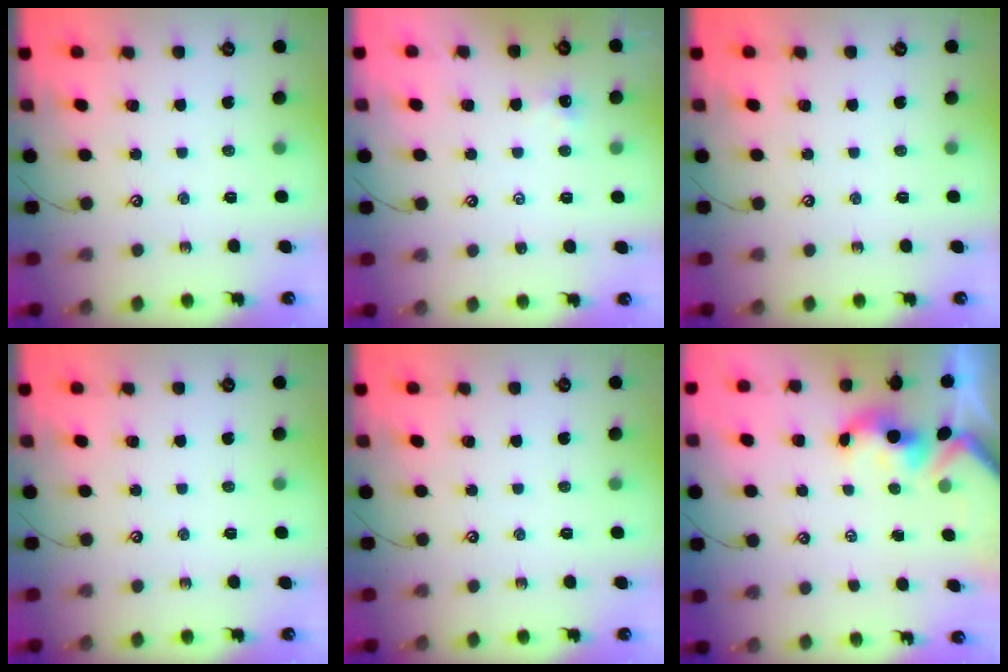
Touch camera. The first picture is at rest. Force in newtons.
{"total": 0.0}
{"total": 0.0}
{"total": 0.0}
{"total": 0.0}
{"total": 0.9, "press": 0.5, "slide": 0.7}